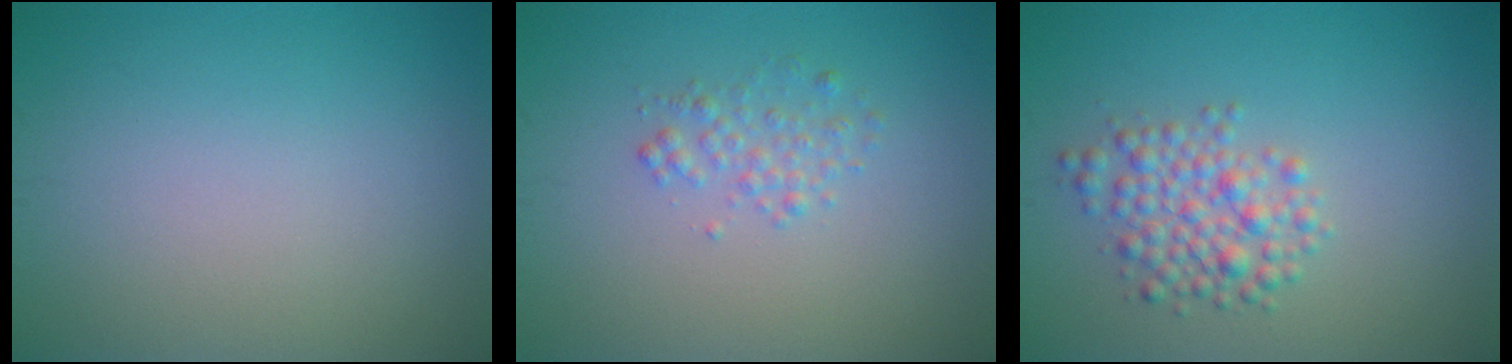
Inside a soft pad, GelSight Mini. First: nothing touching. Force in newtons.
{"total": 1.5, "press": 1.5, "slide": 0.0}
{"total": 3.3, "press": 3.3, "slide": 0.2}